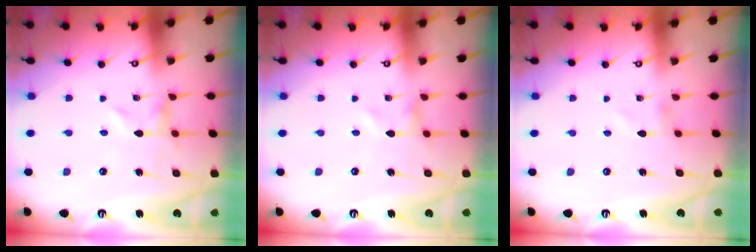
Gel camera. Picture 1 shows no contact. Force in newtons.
{"total": 0.0}
{"total": 0.9, "press": 0.8, "slide": 0.1}